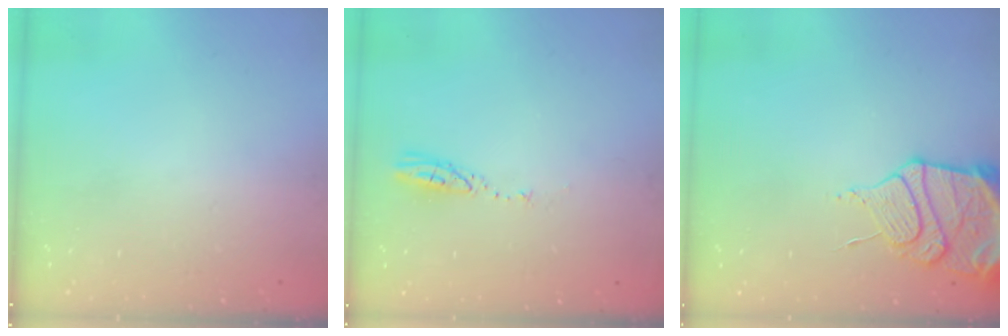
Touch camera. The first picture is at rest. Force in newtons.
{"total": 3.5, "press": 3.5, "slide": 0.3}
{"total": 13.5, "press": 13.4, "slide": 1.0}